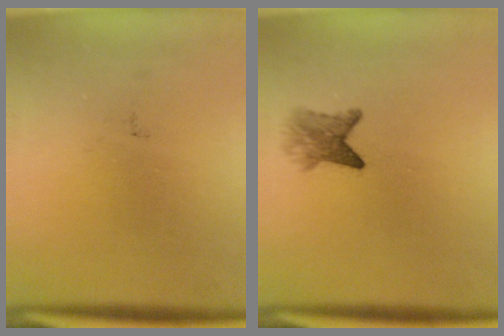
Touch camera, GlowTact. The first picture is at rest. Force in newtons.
{"total": 3.0}